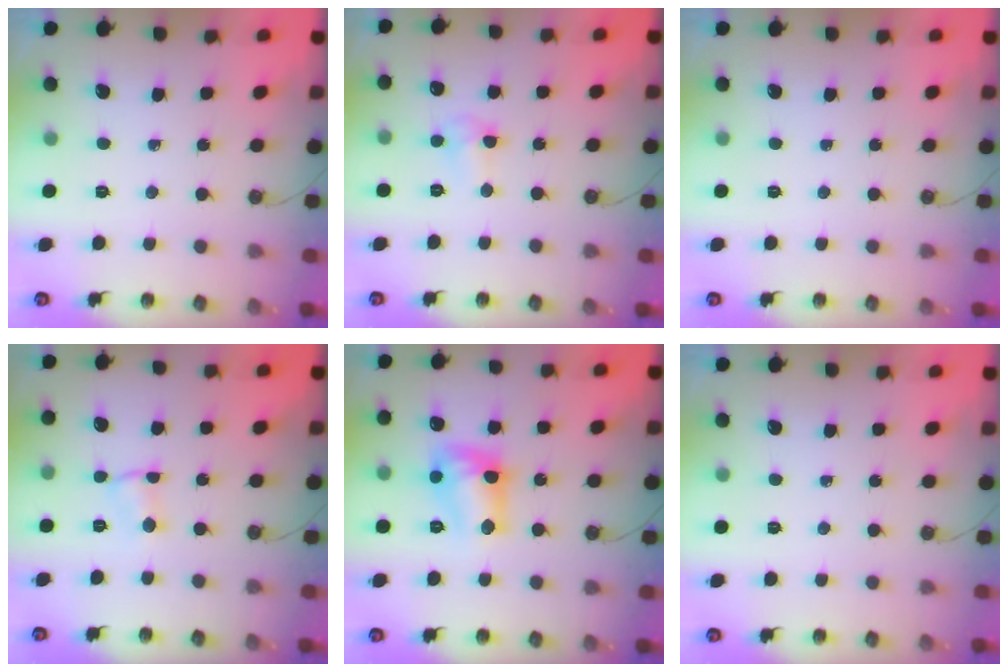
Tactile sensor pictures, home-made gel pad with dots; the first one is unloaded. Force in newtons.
{"total": 3.5, "press": 3.5, "slide": 0.7}
{"total": 0.0}
{"total": 2.5, "press": 2.5, "slide": 0.4}
{"total": 11.6, "press": 11.6, "slide": 0.8}
{"total": 0.0}